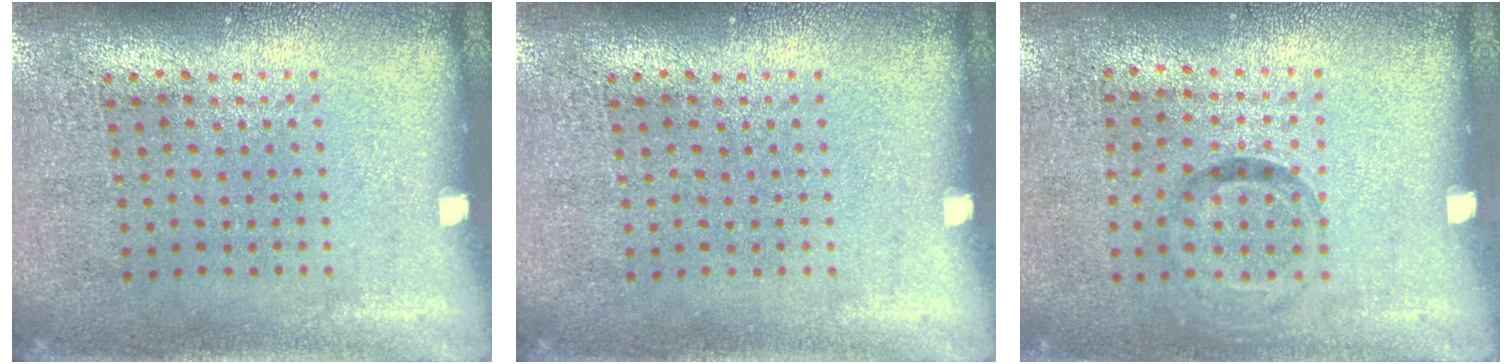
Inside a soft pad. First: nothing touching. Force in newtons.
{"total": 0.0}
{"total": 0.9, "press": 0.6, "slide": 0.8}